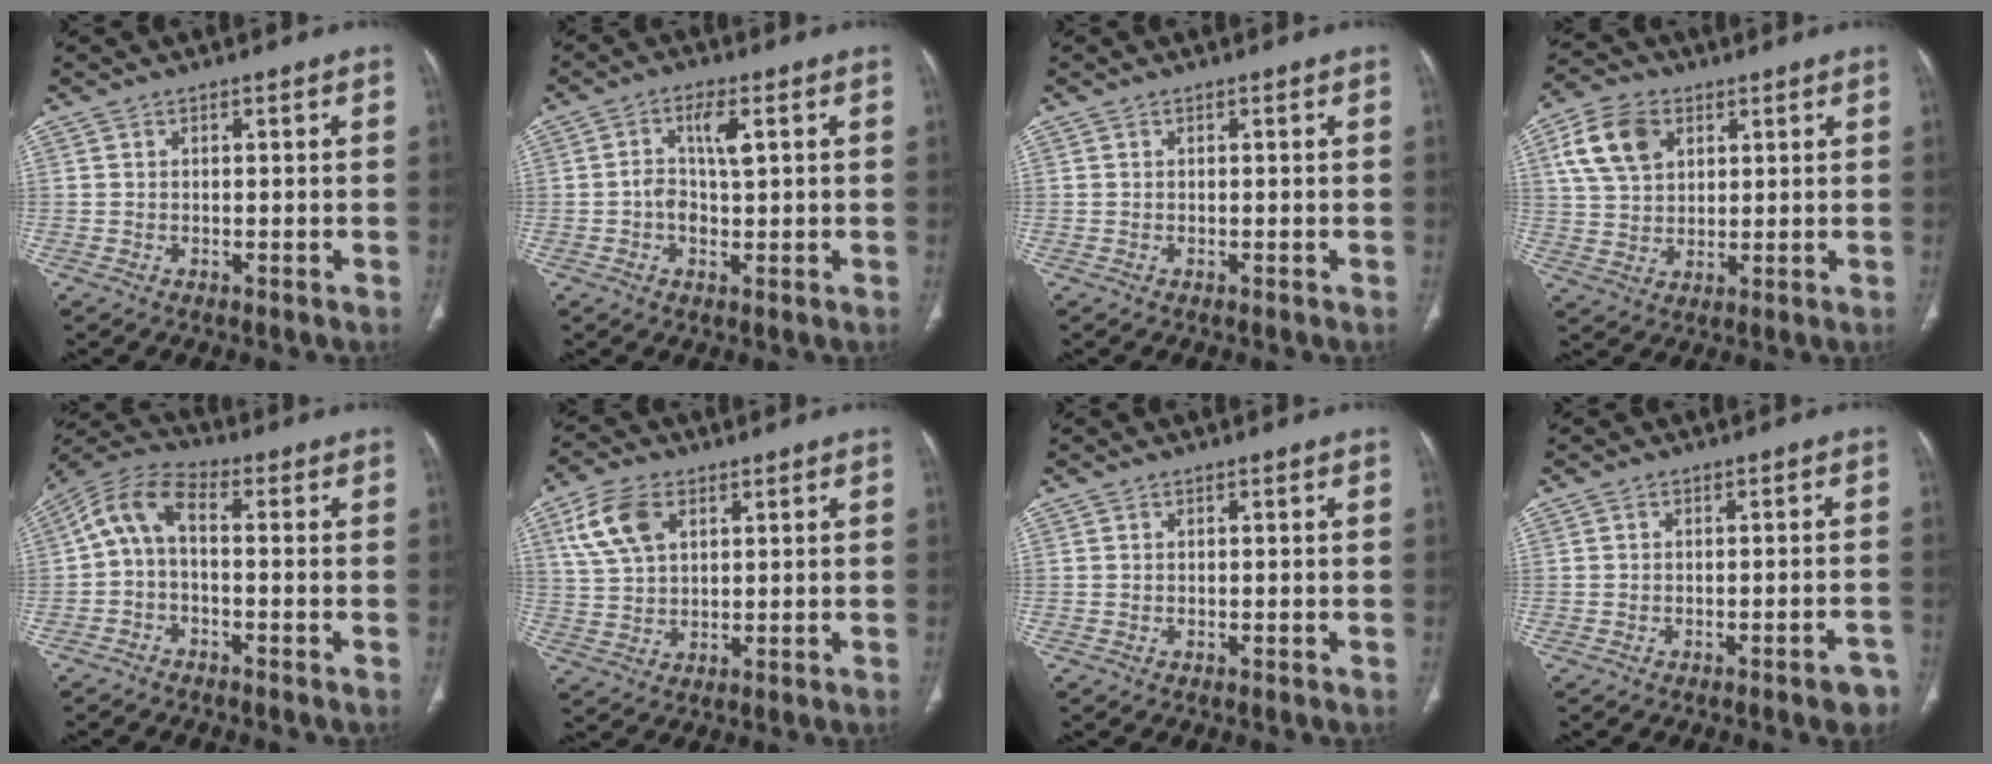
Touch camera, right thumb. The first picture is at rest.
{"total": 5.6, "force": [0.7, 2.7, 4.9], "torque": [-0.095, 0.012, 0.013]}
{"total": 0.0}
{"total": 10.7, "force": [4.1, 7.3, 6.5], "torque": [-0.112, -0.001, 0.079]}
{"total": 7.4, "force": [-0.8, 3.6, 6.4], "torque": [-0.126, 0.037, -0.028]}
{"total": 9.3, "force": [3.9, 5.6, 6.3], "torque": [-0.121, -0.002, 0.078]}
{"total": 0.0}
{"total": 3.8, "force": [-2.6, 0.9, 2.6], "torque": [-0.021, 0.016, -0.030]}